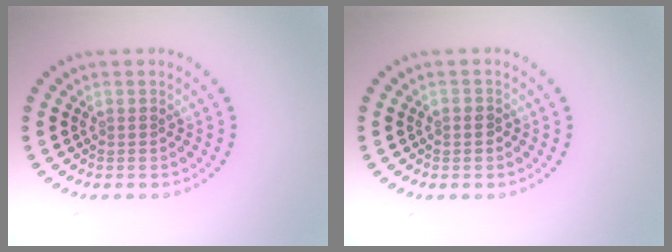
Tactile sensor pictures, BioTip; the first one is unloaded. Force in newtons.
{"total": 0.5, "press": 0.4, "slide": 0.3}